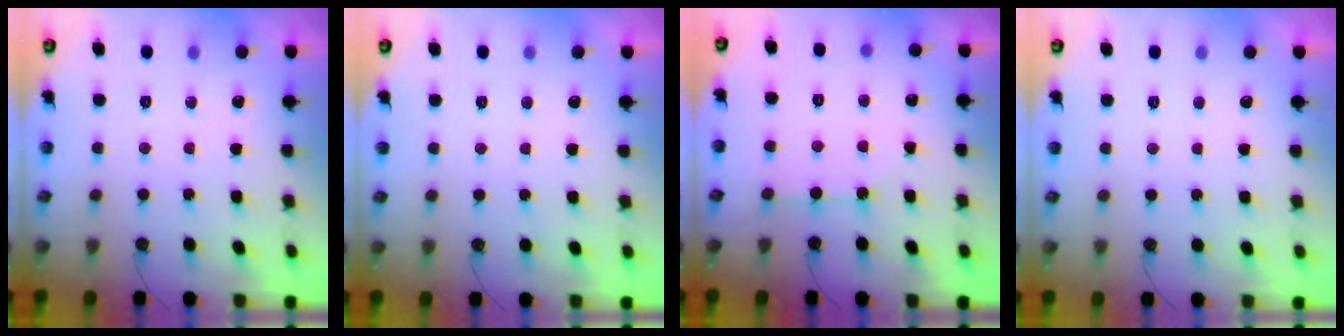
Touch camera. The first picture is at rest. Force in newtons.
{"total": 0.0}
{"total": 2.7, "press": 2.7, "slide": 0.4}
{"total": 0.0}